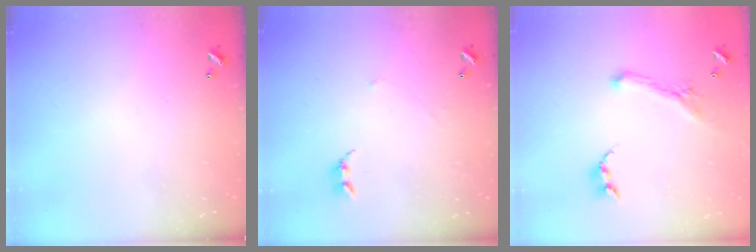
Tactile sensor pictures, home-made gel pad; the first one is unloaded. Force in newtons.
{"total": 2.6, "press": 2.6, "slide": 0.3}
{"total": 0.8, "press": 0.8, "slide": 0.2}